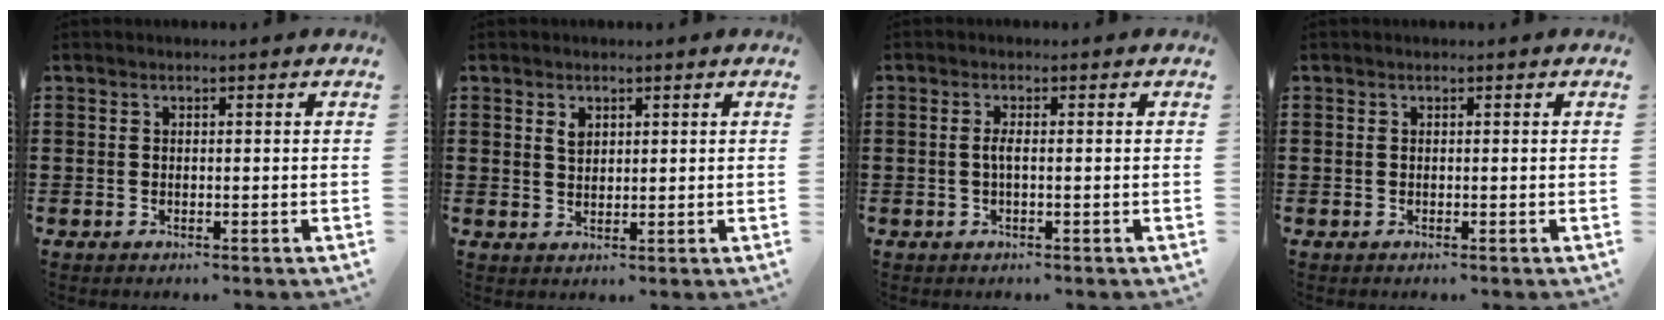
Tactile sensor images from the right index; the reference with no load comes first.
{"total": 1.9, "force": [1.1, 1.2, 1.1], "torque": [-0.025, 0.004, 0.020]}
{"total": 1.6, "force": [-0.4, 0.2, 1.6], "torque": [-0.039, -0.004, -0.011]}
{"total": 0.0}